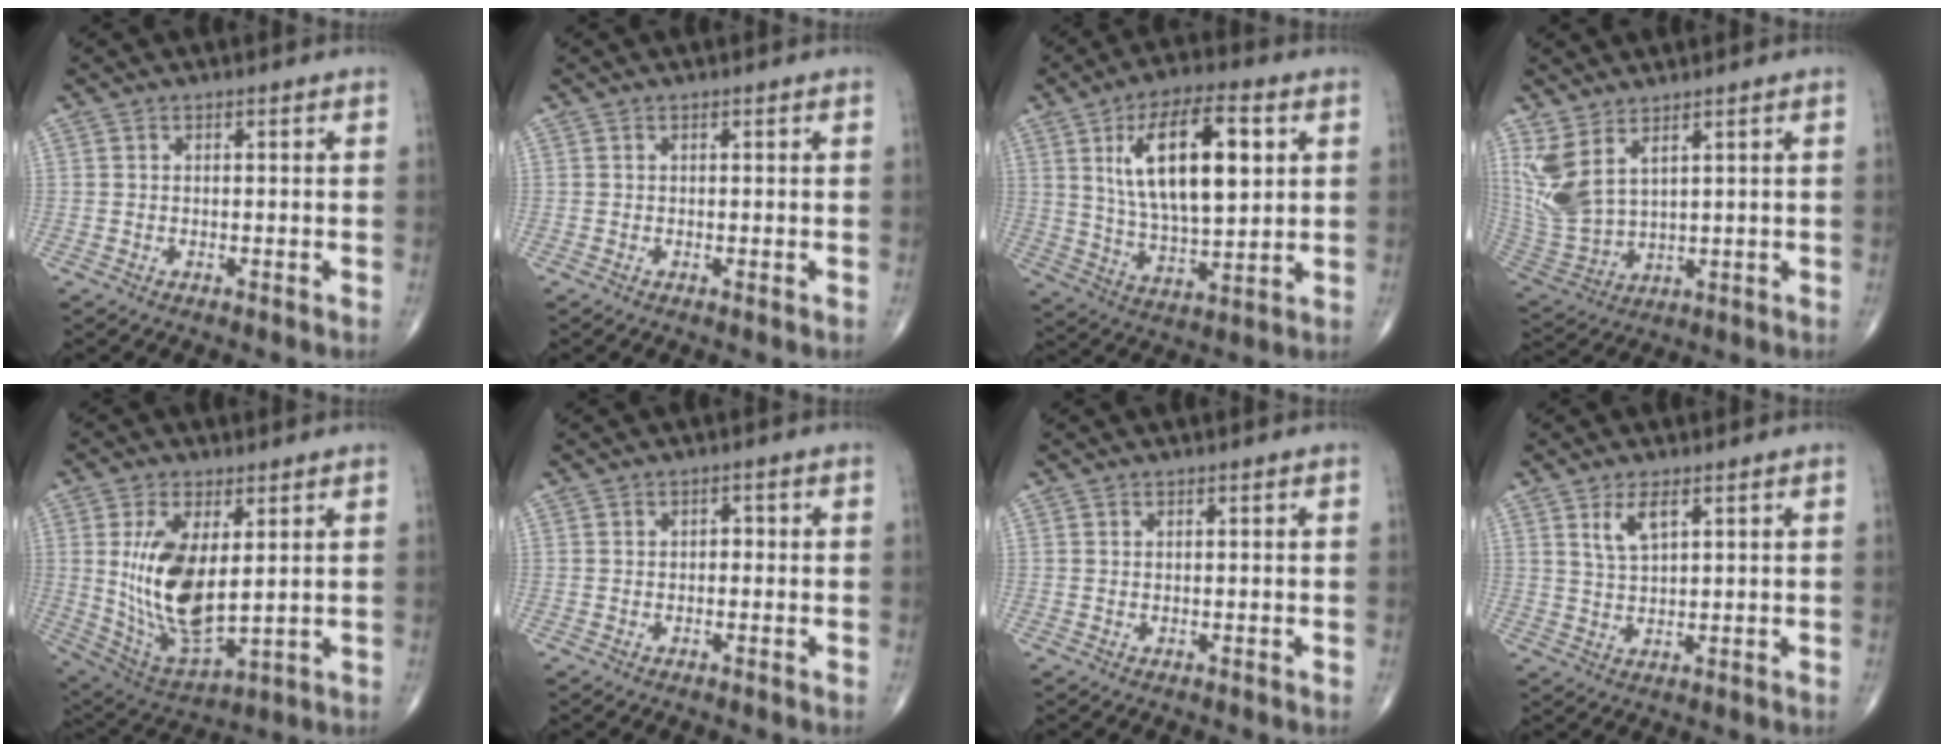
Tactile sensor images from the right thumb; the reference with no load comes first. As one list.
[{"total": 0.0}, {"total": 18.6, "force": [5.4, 7.7, 16.0], "torque": [-0.259, -0.013, 0.097]}, {"total": 9.8, "force": [5.0, 4.4, 7.3], "torque": [-0.164, -0.026, 0.121]}, {"total": 15.7, "force": [2.4, 7.5, 13.6], "torque": [-0.256, -0.023, 0.065]}, {"total": 1.1, "force": [0.0, 0.9, 0.7], "torque": [-0.003, 0.003, -0.005]}, {"total": 0.0}, {"total": 4.4, "force": [2.3, 1.5, 3.4], "torque": [-0.065, -0.011, 0.049]}]